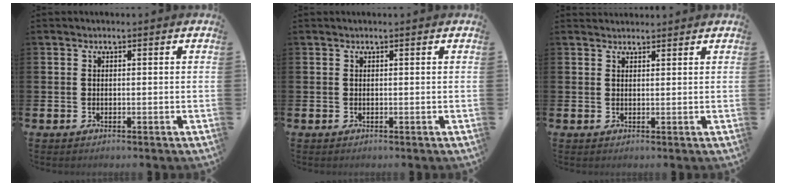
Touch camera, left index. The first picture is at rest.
{"total": 0.0}
{"total": 1.7, "force": [1.6, 0.4, 0.0], "torque": [0.011, -0.006, 0.027]}